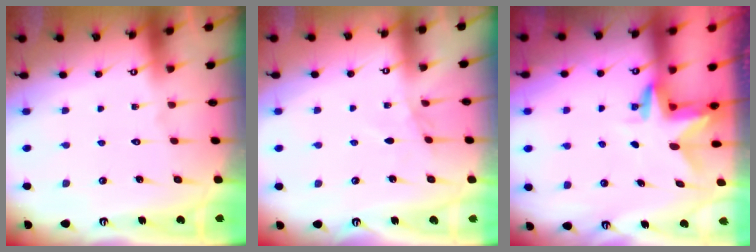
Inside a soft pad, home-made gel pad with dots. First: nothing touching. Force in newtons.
{"total": 4.4, "press": 4.3, "slide": 0.6}
{"total": 3.0, "press": 2.9, "slide": 0.2}